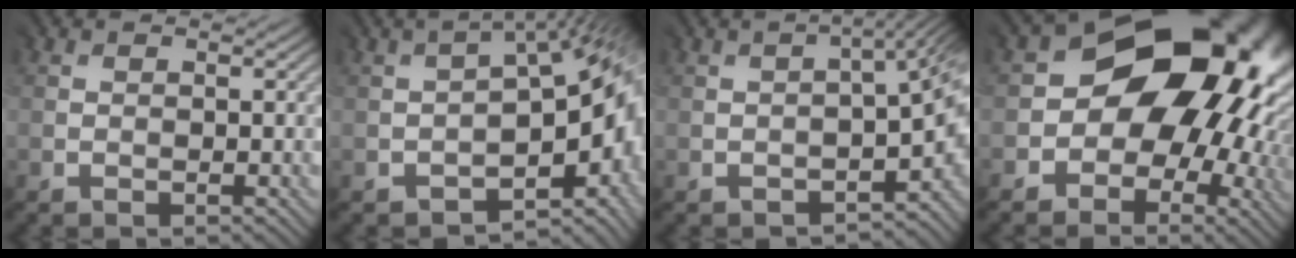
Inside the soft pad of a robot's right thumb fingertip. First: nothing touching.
{"total": 10.7, "force": [-3.0, 4.6, 9.2], "torque": [-0.122, -0.017, -0.041]}
{"total": 7.3, "force": [-3.4, 2.6, 5.9], "torque": [-0.078, -0.027, -0.041]}
{"total": 15.4, "force": [0.7, 12.2, 9.4], "torque": [-0.086, -0.003, 0.001]}